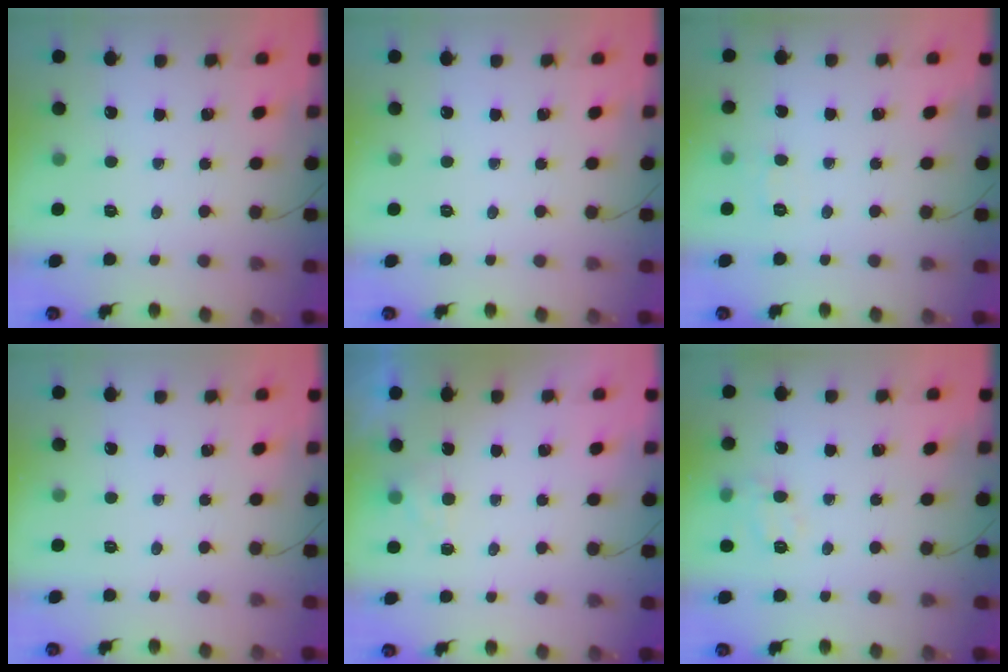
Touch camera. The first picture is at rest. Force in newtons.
{"total": 0.0}
{"total": 4.4, "press": 4.2, "slide": 1.4}
{"total": 0.0}
{"total": 1.3, "press": 0.7, "slide": 1.0}
{"total": 9.2, "press": 9.1, "slide": 1.2}